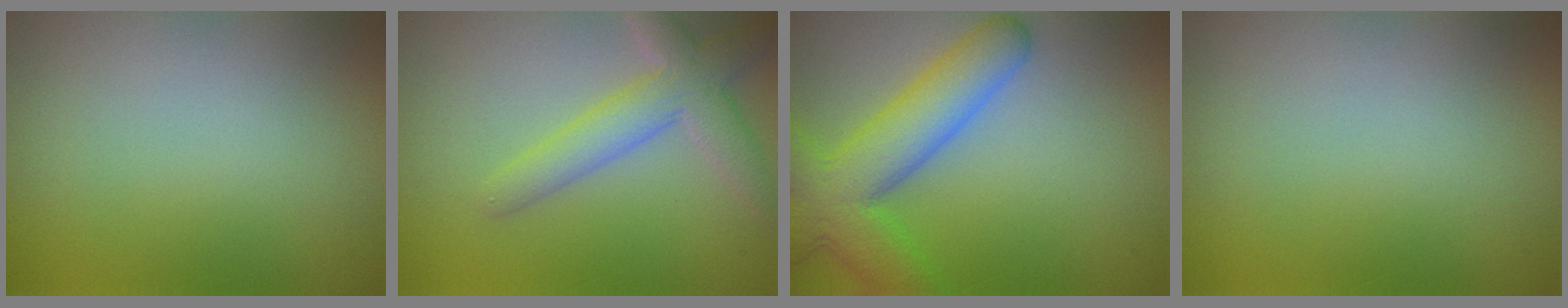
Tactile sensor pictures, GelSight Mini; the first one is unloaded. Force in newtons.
{"total": 4.6, "press": 4.6, "slide": 0.4}
{"total": 7.9, "press": 7.9, "slide": 0.4}
{"total": 0.0}